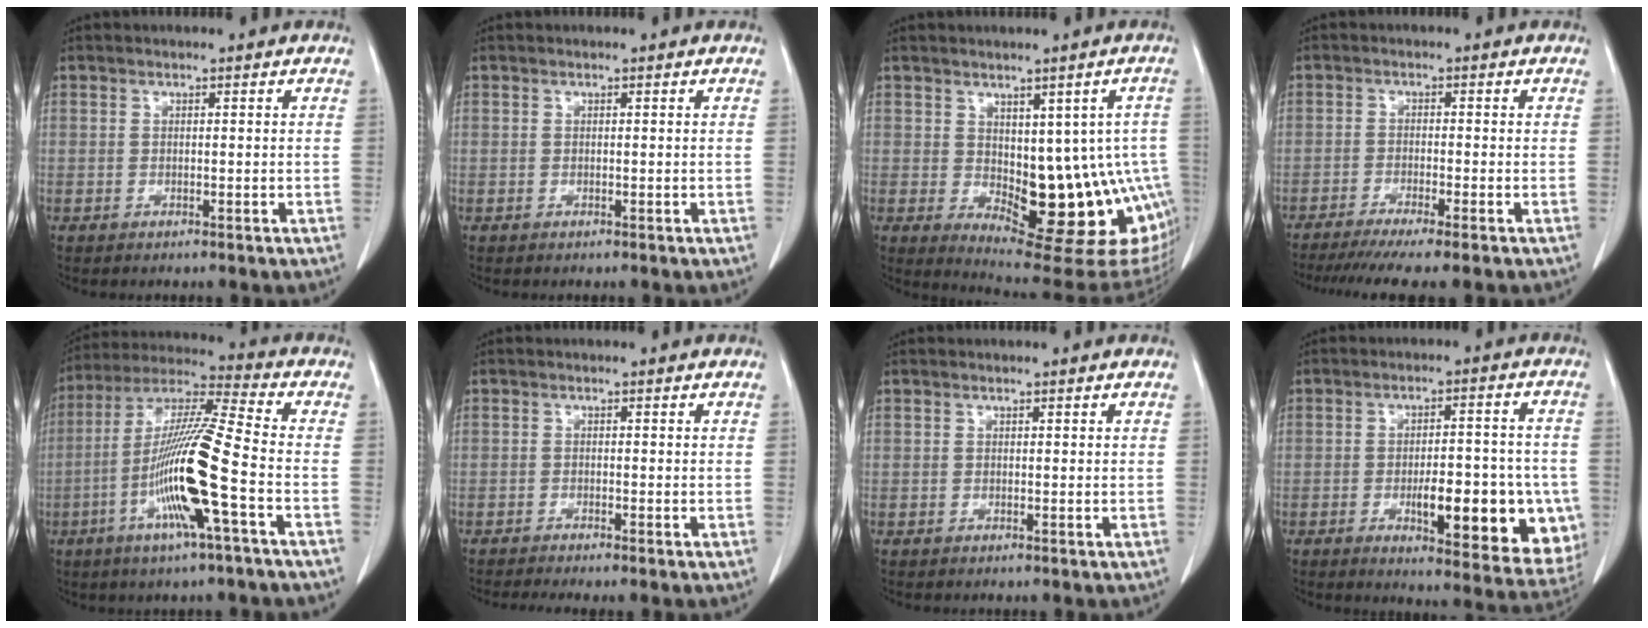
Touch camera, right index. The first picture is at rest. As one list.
[{"total": 0.0}, {"total": 17.1, "force": [-2.7, 7.2, 15.2], "torque": [-0.133, 0.005, -0.012]}, {"total": 8.9, "force": [-7.3, -0.6, 5.0], "torque": [-0.065, -0.020, -0.113]}, {"total": 15.8, "force": [-4.8, -0.2, 15.0], "torque": [-0.299, -0.008, -0.098]}, {"total": 2.5, "force": [-2.0, -0.1, 1.6], "torque": [-0.023, -0.003, -0.035]}, {"total": 0.0}, {"total": 16.1, "force": [-4.4, 4.7, 14.8], "torque": [-0.132, 0.012, -0.039]}]